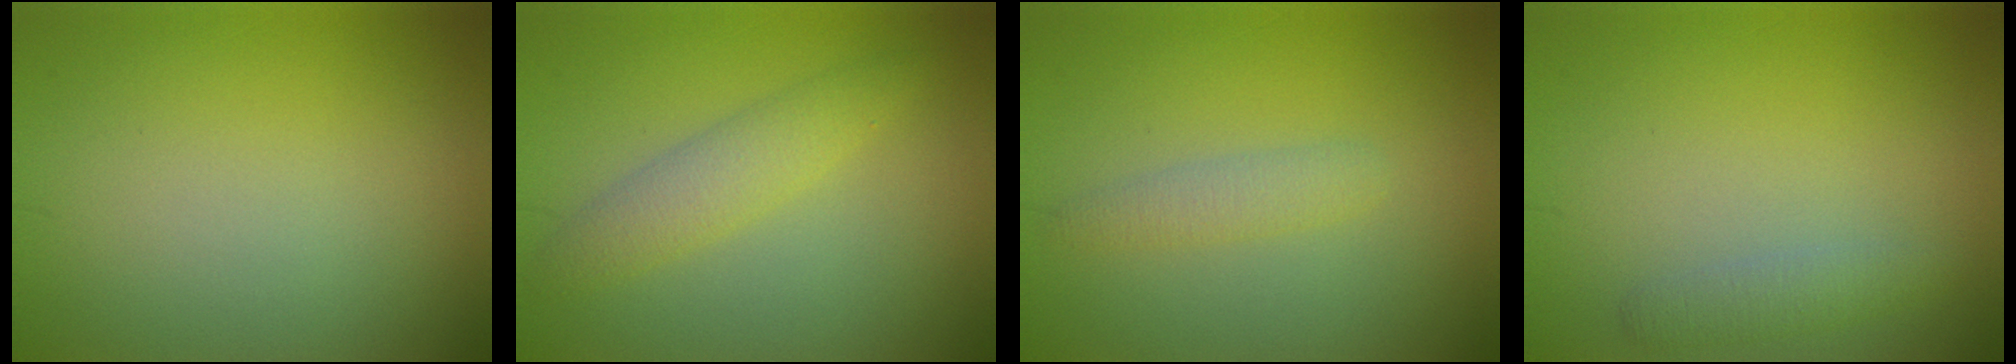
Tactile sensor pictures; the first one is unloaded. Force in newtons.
{"total": 2.7, "press": 2.7, "slide": 0.1}
{"total": 1.6, "press": 1.6, "slide": 0.1}
{"total": 1.5, "press": 1.5, "slide": 0.0}